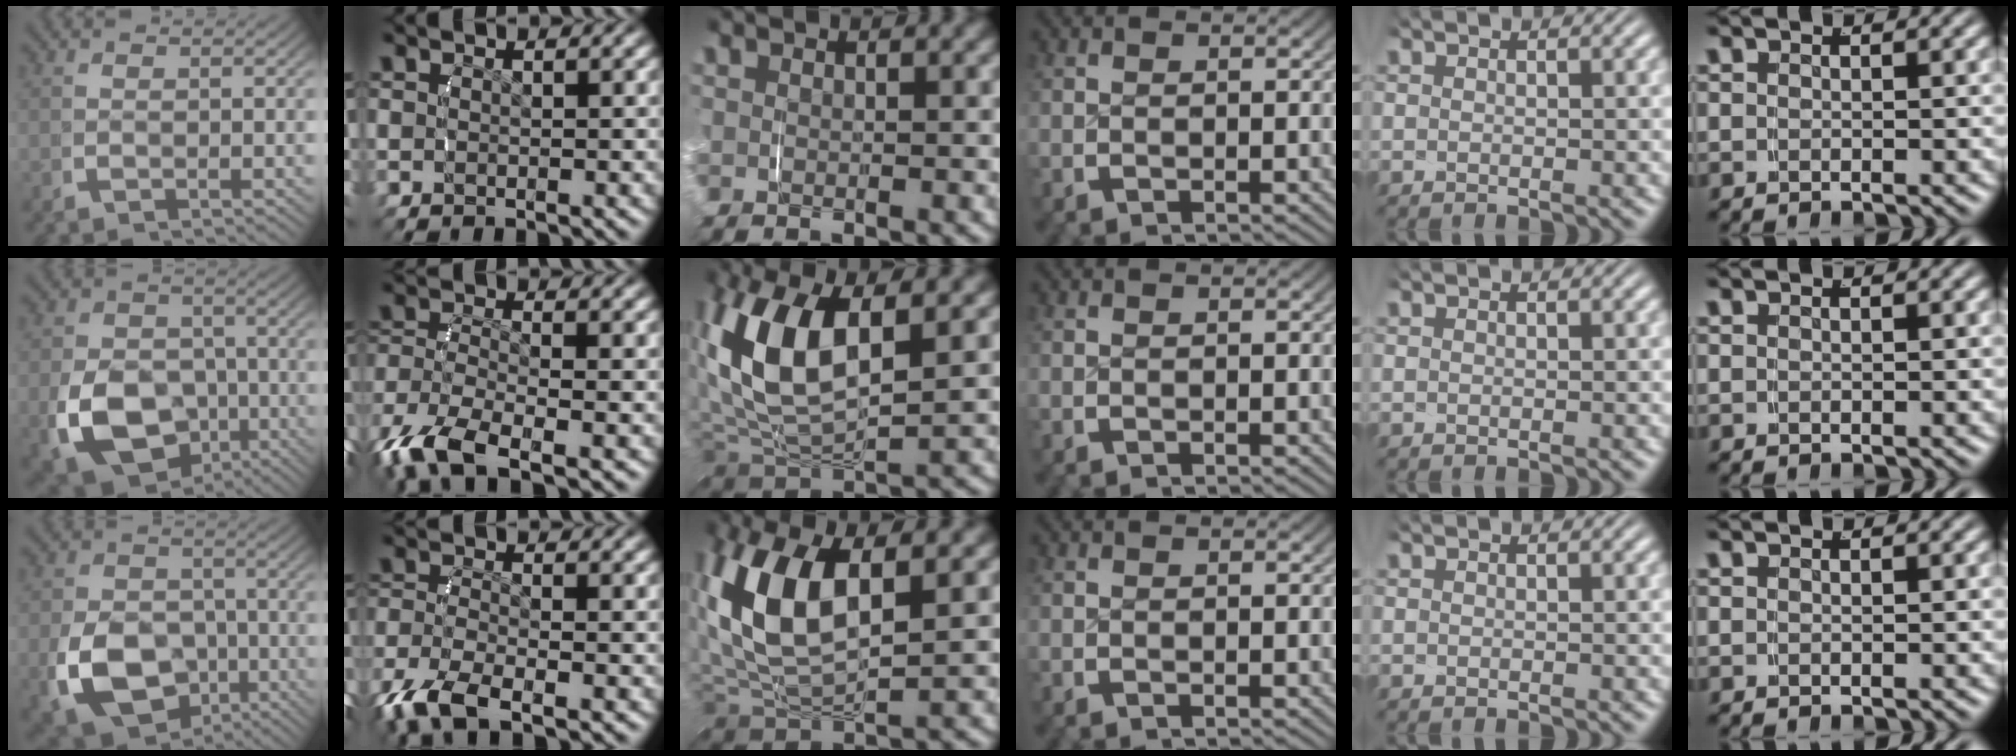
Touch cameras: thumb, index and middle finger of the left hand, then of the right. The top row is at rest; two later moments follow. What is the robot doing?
{"motion": "grasp_and_lifting", "object": "towel"}